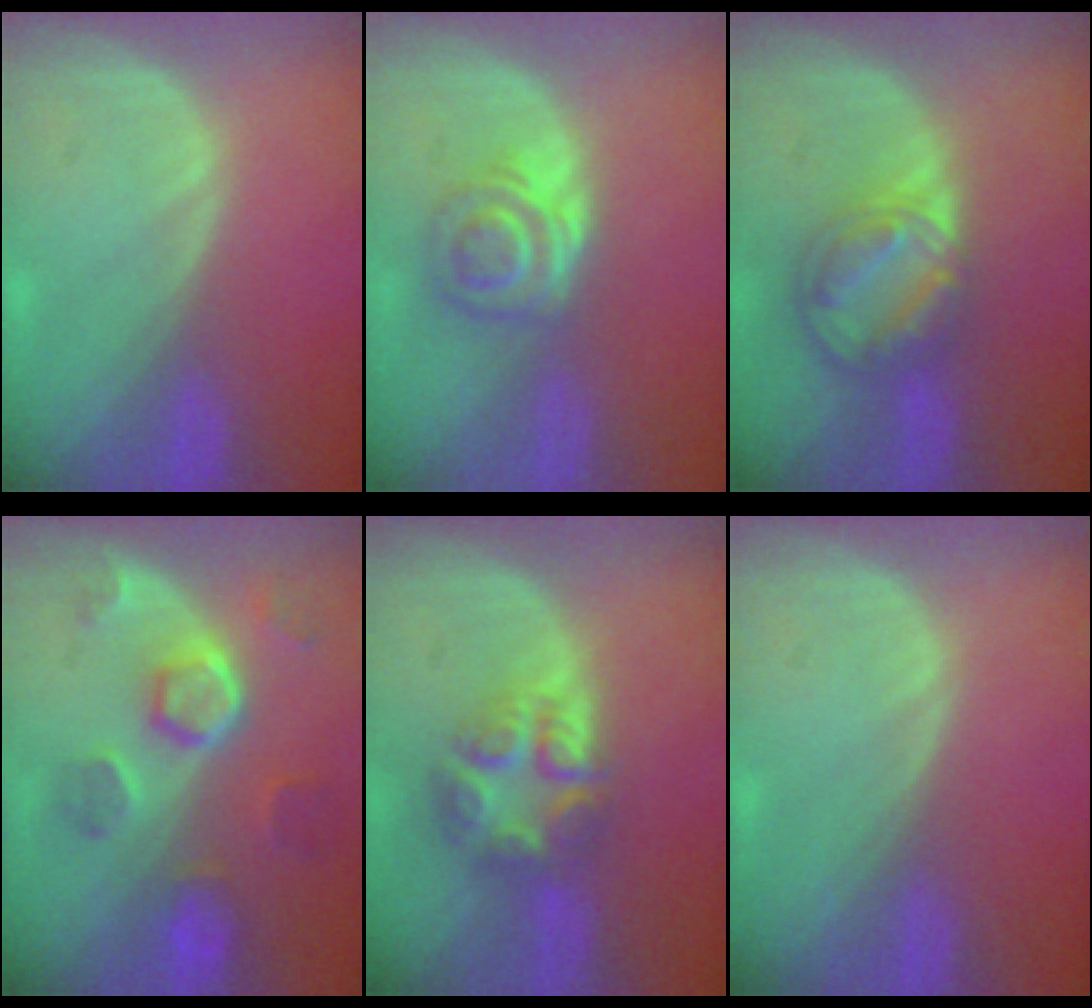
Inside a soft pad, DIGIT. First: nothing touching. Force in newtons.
{"total": 5.3, "press": 5.0, "slide": 1.7}
{"total": 8.0, "press": 6.8, "slide": 4.2}
{"total": 8.6, "press": 7.7, "slide": 3.9}
{"total": 7.6, "press": 6.7, "slide": 3.6}
{"total": 0.0}